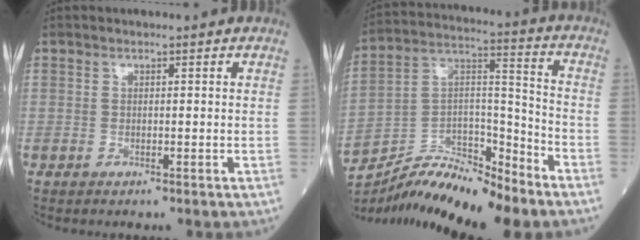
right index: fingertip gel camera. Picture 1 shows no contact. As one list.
[{"total": 12.7, "force": [-11.8, 0.9, 4.7], "torque": [-0.083, 0.037, -0.214]}]